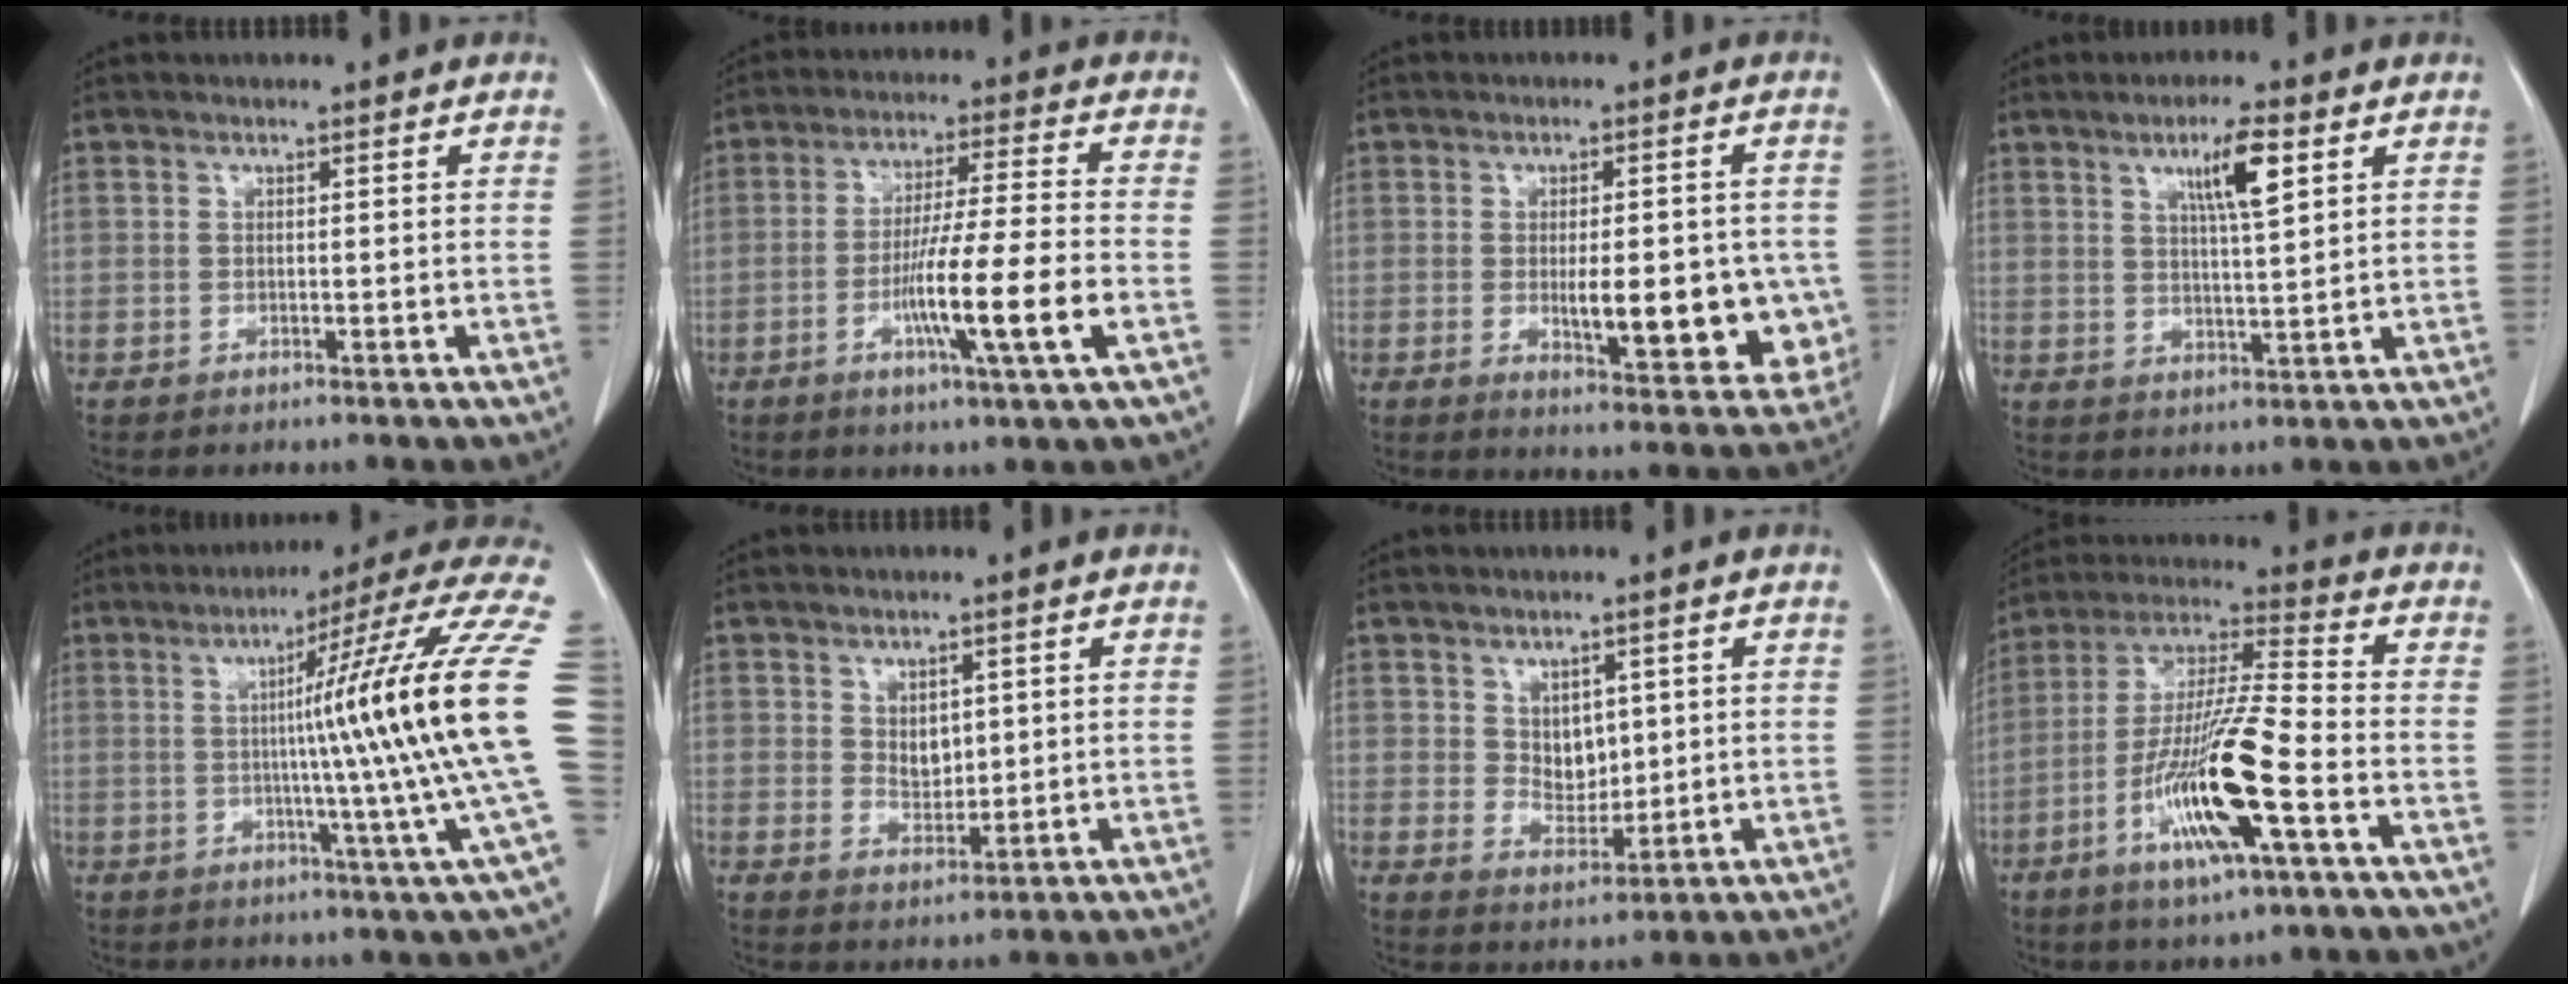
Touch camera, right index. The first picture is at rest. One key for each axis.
{"total": 12.1, "fx": -3.8, "fy": -0.8, "fz": 11.5, "tx": -0.206, "ty": -0.012, "tz": -0.071}
{"total": 13.5, "fx": -2.2, "fy": 4.7, "fz": 12.5, "tx": -0.135, "ty": -0.002, "tz": -0.011}
{"total": 6.6, "fx": 3.1, "fy": 0.5, "fz": 5.9, "tx": -0.101, "ty": 0.001, "tz": 0.052}
{"total": 21.4, "fx": 0.6, "fy": -3.1, "fz": 21.2, "tx": -0.229, "ty": 0.011, "tz": -0.012}
{"total": 2.8, "fx": 0.9, "fy": 1.9, "fz": 1.8, "tx": -0.033, "ty": -0.003, "tz": 0.024}
{"total": 4.3, "fx": 1.4, "fy": 3.0, "fz": 2.6, "tx": -0.043, "ty": -0.004, "tz": 0.035}
{"total": 16.3, "fx": -6.2, "fy": 1.0, "fz": 15.1, "tx": -0.298, "ty": -0.013, "tz": -0.116}